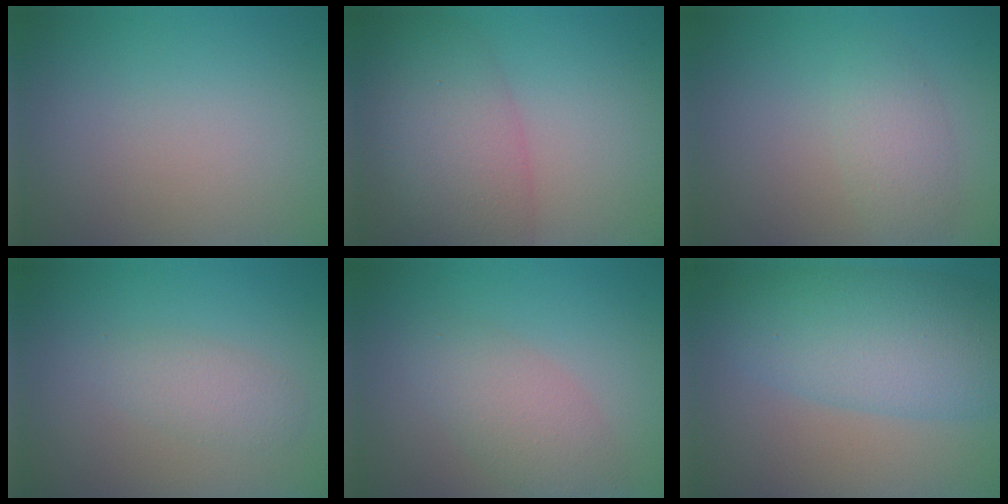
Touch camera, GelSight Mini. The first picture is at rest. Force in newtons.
{"total": 6.6, "press": 6.6, "slide": 0.5}
{"total": 2.4, "press": 2.4, "slide": 0.0}
{"total": 1.9, "press": 1.9, "slide": 0.0}
{"total": 3.4, "press": 3.4, "slide": 0.0}
{"total": 7.9, "press": 7.9, "slide": 0.1}